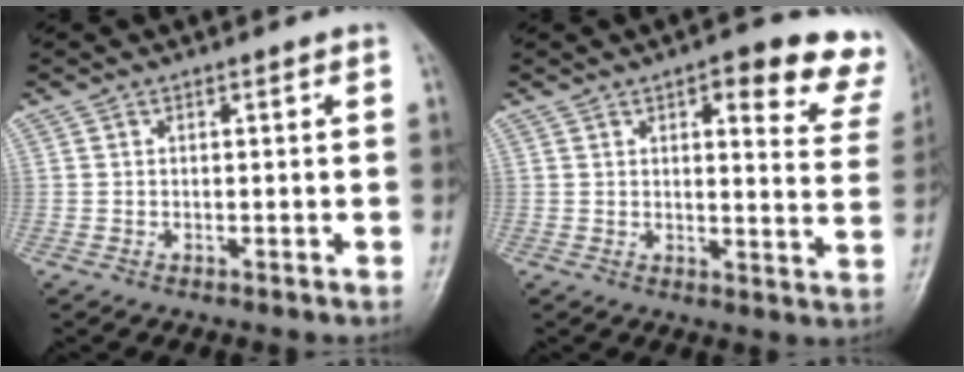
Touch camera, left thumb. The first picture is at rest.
{"total": 14.3, "force": [9.8, 4.9, 9.3], "torque": [-0.061, -0.038, 0.094]}